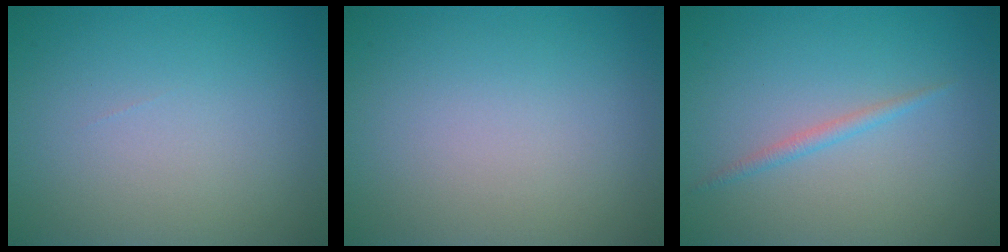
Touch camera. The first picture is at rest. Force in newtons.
{"total": 0.0}
{"total": 1.0, "press": 1.0, "slide": 0.0}